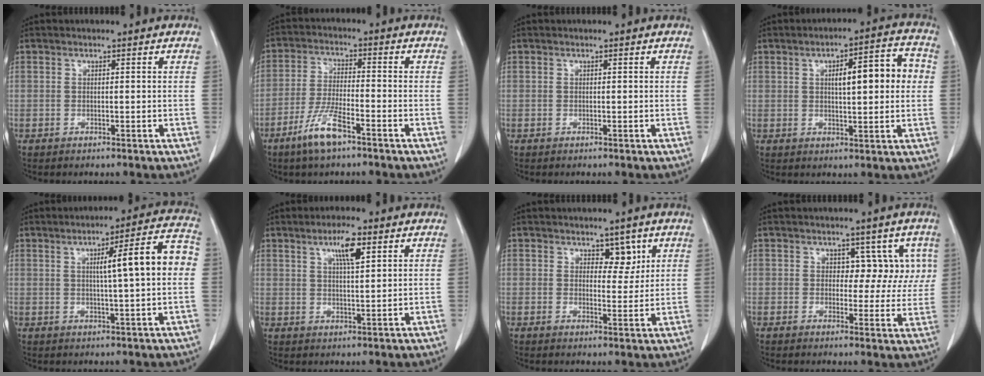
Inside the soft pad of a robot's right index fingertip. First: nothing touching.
{"total": 7.2, "force": [-4.6, 1.1, 5.5], "torque": [-0.115, -0.009, -0.084]}
{"total": 0.0}
{"total": 9.7, "force": [1.6, 2.2, 9.4], "torque": [-0.133, 0.025, 0.024]}
{"total": 10.4, "force": [1.0, 0.4, 10.4], "torque": [-0.144, 0.021, 0.011]}
{"total": 5.1, "force": [2.6, 0.6, 4.4], "torque": [-0.079, -0.001, 0.044]}
{"total": 3.3, "force": [1.9, 1.7, 2.0], "torque": [-0.020, -0.005, 0.030]}
{"total": 5.6, "force": [2.0, 3.8, 3.6], "torque": [-0.018, 0.013, 0.022]}